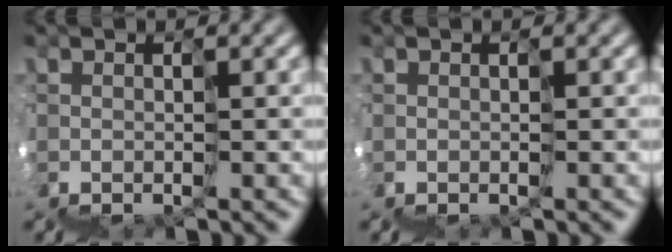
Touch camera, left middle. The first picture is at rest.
{"total": 0.0}